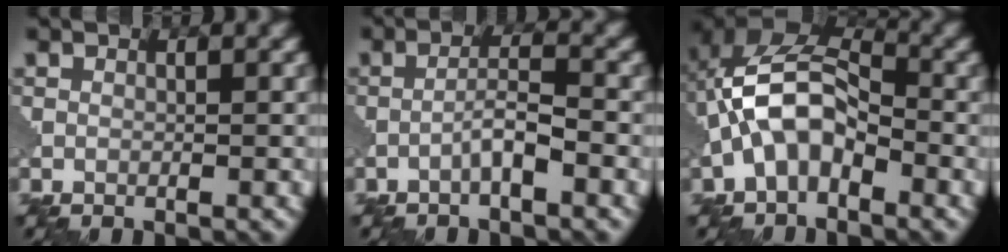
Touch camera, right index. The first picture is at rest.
{"total": 2.7, "force": [-1.4, 0.3, 2.3], "torque": [-0.041, 0.013, -0.030]}
{"total": 8.3, "force": [-1.7, 4.8, 6.6], "torque": [-0.136, 0.022, -0.046]}